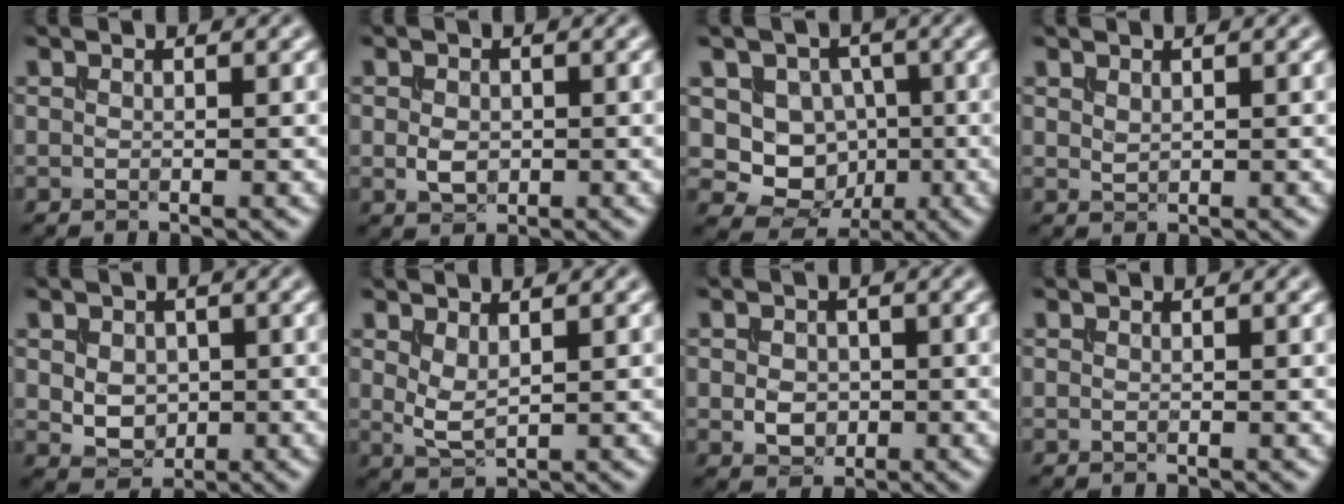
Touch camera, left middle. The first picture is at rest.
{"total": 1.9, "force": [-0.2, 1.4, 1.2], "torque": [-0.027, -0.002, -0.006]}
{"total": 7.2, "force": [0.0, 6.5, 3.2], "torque": [-0.043, 0.001, -0.021]}
{"total": 0.7, "force": [0.6, 0.3, 0.3], "torque": [-0.013, -0.002, 0.017]}
{"total": 3.1, "force": [0.1, 2.4, 1.9], "torque": [-0.041, -0.007, 0.009]}
{"total": 2.0, "force": [0.9, 0.8, 1.7], "torque": [-0.042, -0.004, 0.023]}
{"total": 2.5, "force": [-0.3, 2.0, 1.4], "torque": [-0.029, -0.003, -0.009]}
{"total": 0.0}